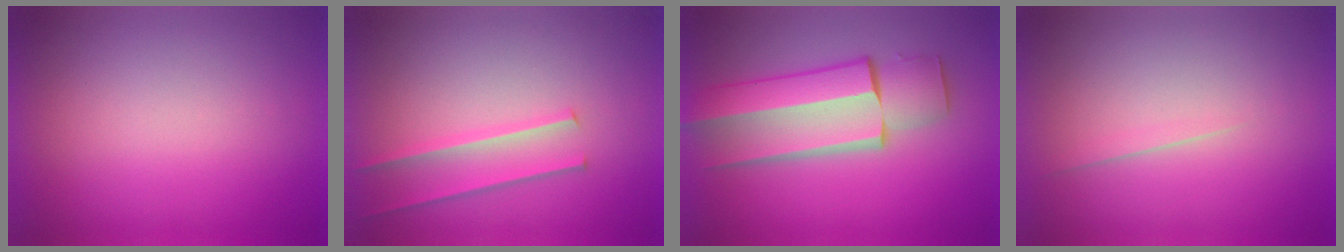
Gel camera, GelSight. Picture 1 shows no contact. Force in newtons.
{"total": 2.0}
{"total": 7.4}
{"total": 1.6}